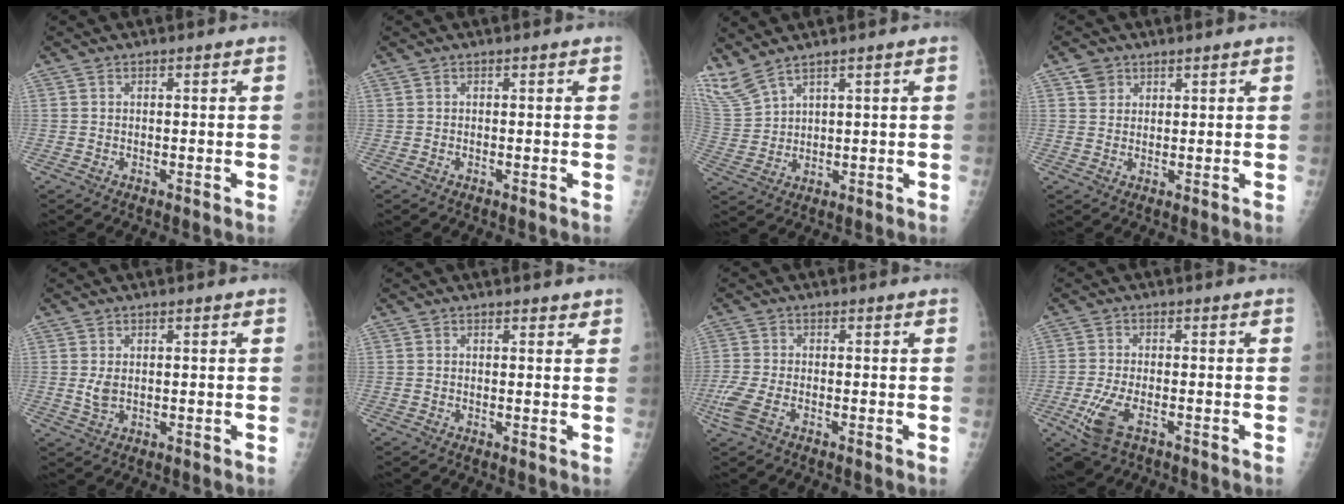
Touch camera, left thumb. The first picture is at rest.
{"total": 0.0}
{"total": 7.2, "force": [6.2, 1.6, 3.3], "torque": [-0.089, -0.019, 0.150]}
{"total": 2.6, "force": [1.8, 1.9, 0.3], "torque": [0.012, -0.007, 0.031]}
{"total": 2.3, "force": [0.3, 1.5, 1.8], "torque": [-0.033, -0.007, 0.009]}
{"total": 1.3, "force": [1.2, 0.5, 0.4], "torque": [0.004, -0.003, 0.012]}
{"total": 5.1, "force": [-2.4, 2.4, 3.8], "torque": [-0.110, -0.003, -0.049]}
{"total": 7.3, "force": [-3.5, 3.4, 5.4], "torque": [-0.118, 0.000, -0.057]}